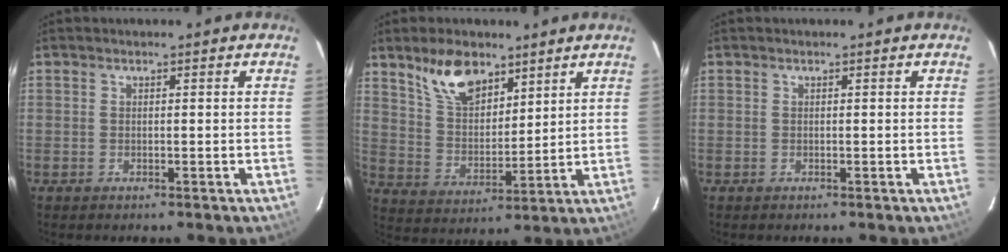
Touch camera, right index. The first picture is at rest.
{"total": 11.2, "force": [7.6, 5.5, 6.2], "torque": [-0.110, 0.014, 0.150]}
{"total": 0.0}